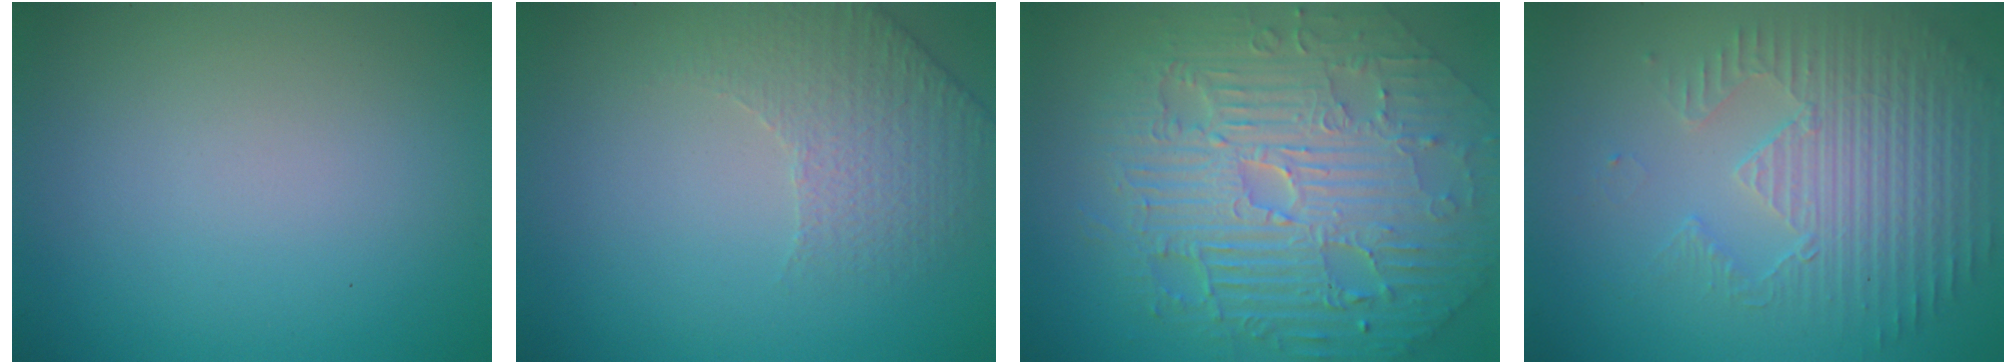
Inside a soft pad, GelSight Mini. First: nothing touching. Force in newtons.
{"total": 1.9, "press": 1.6, "slide": 1.0}
{"total": 11.1, "press": 7.2, "slide": 8.5}
{"total": 3.8, "press": 3.6, "slide": 1.1}